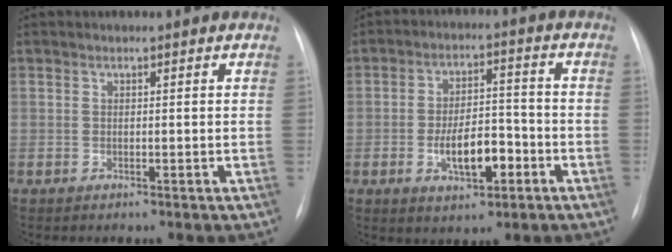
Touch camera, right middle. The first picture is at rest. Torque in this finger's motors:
{"motor_torque": [1.12, -0.93, 0.32, 0.08]}